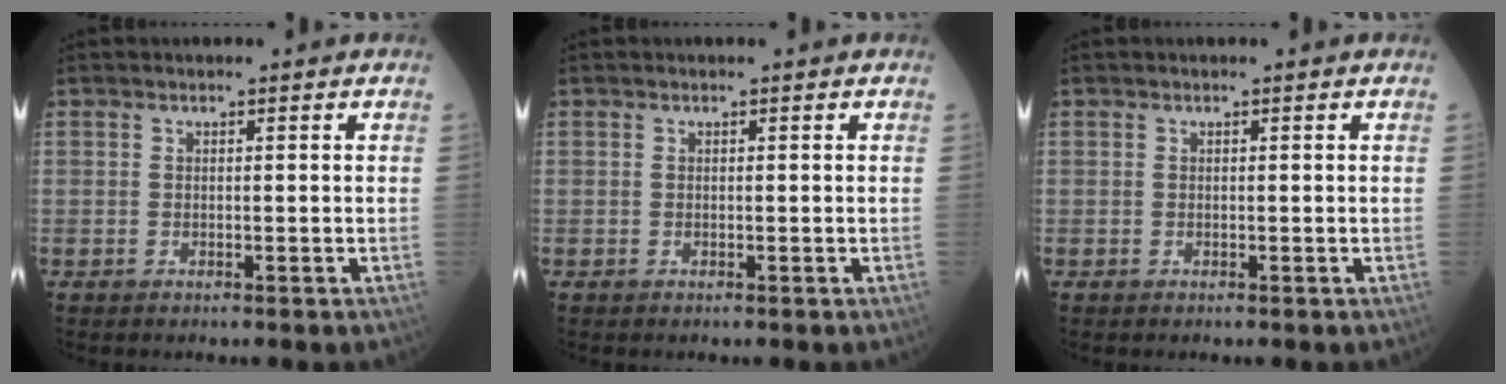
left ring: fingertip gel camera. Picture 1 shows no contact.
{"total": 0.0}
{"total": 0.0}